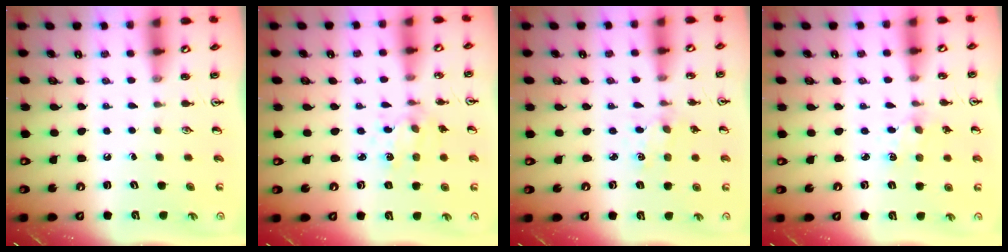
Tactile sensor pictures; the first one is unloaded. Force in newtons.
{"total": 2.0, "press": 2.0, "slide": 0.5}
{"total": 1.1, "press": 1.1, "slide": 0.3}
{"total": 3.2, "press": 3.2, "slide": 0.4}